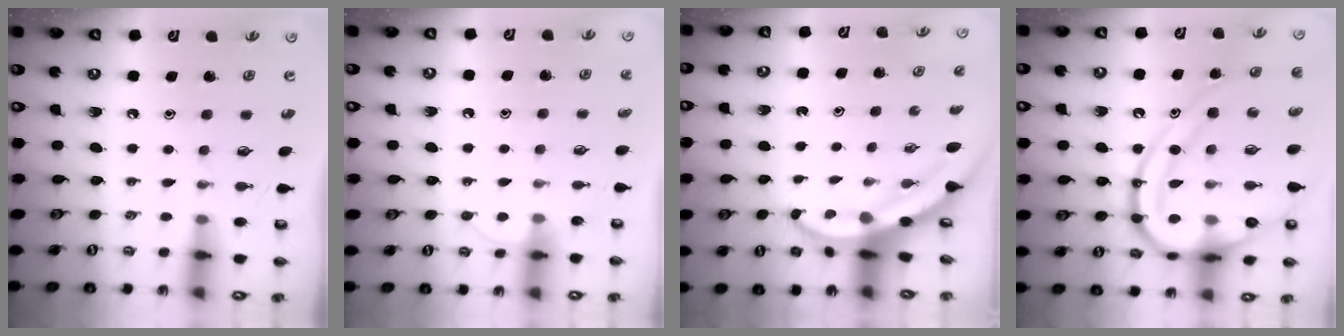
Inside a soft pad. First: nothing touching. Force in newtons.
{"total": 6.0, "press": 6.0, "slide": 0.5}
{"total": 3.9, "press": 3.9, "slide": 0.5}
{"total": 21.9, "press": 21.8, "slide": 1.3}